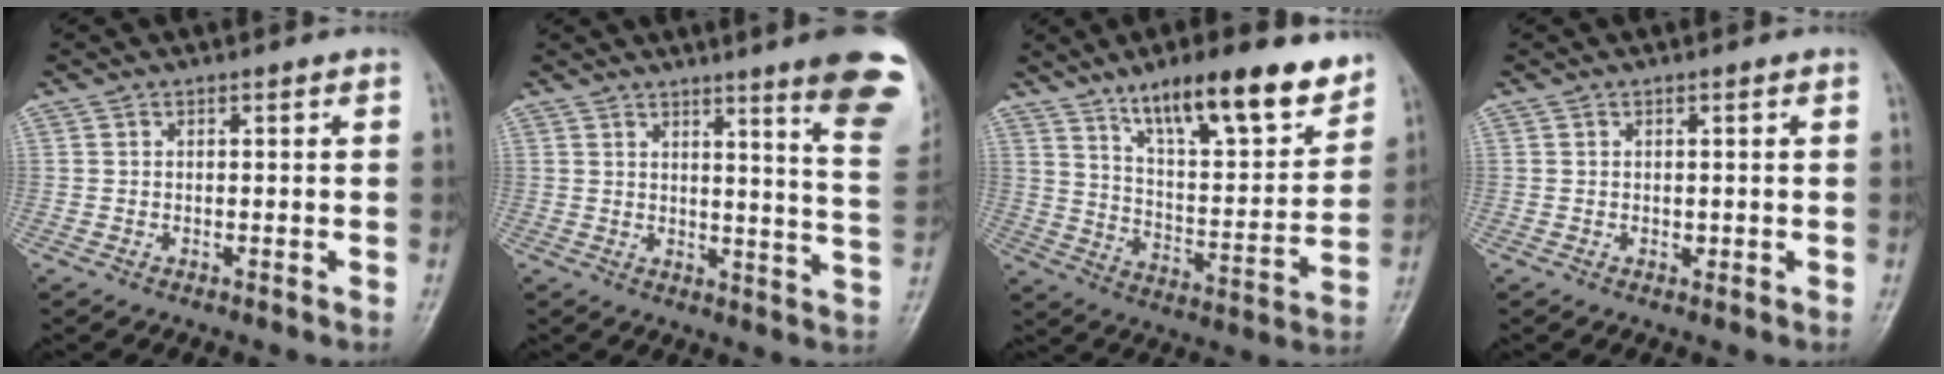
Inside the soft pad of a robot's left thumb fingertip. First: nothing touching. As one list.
[{"total": 15.5, "force": [9.6, 1.0, 12.0], "torque": [-0.127, -0.060, 0.105]}, {"total": 18.7, "force": [12.9, 5.2, 12.6], "torque": [-0.157, -0.065, 0.212]}, {"total": 0.6, "force": [0.1, 0.4, 0.5], "torque": [-0.002, 0.000, 0.004]}]